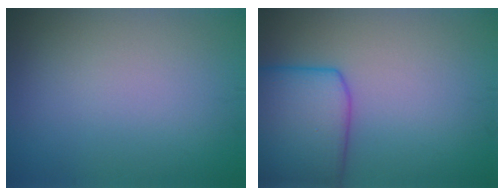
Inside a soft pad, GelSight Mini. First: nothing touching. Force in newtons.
{"total": 7.8, "press": 7.8, "slide": 0.4}